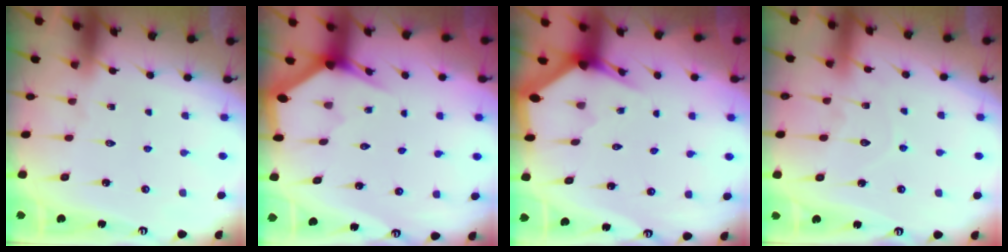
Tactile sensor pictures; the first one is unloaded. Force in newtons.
{"total": 3.2, "press": 3.2, "slide": 0.1}
{"total": 3.0, "press": 3.0, "slide": 0.2}
{"total": 7.1, "press": 7.1, "slide": 0.7}